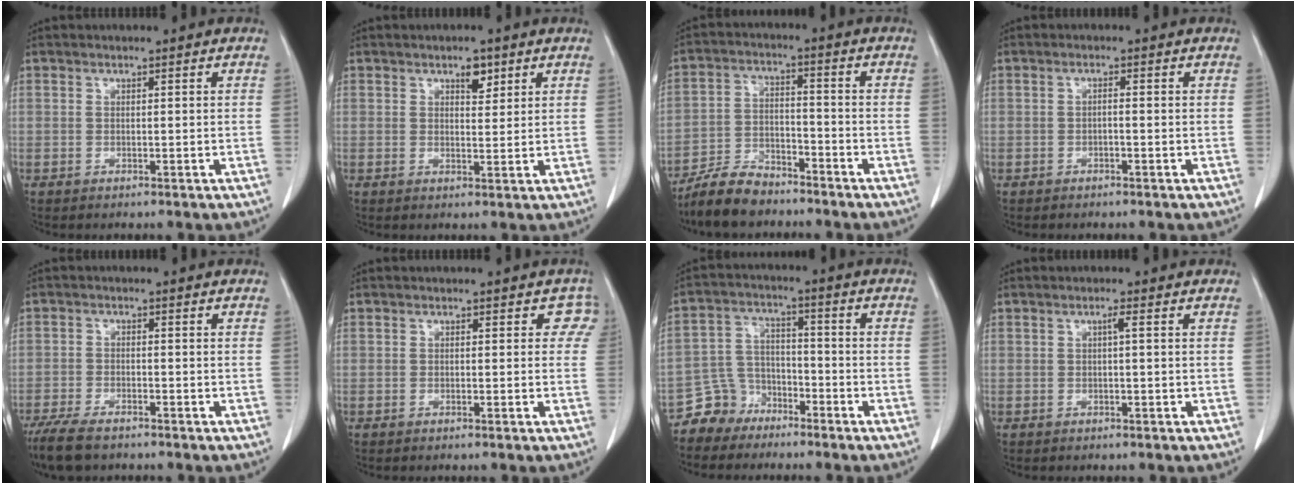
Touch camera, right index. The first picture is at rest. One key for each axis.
{"total": 2.8, "fx": 1.7, "fy": 1.3, "fz": 1.8, "tx": -0.025, "ty": -0.003, "tz": 0.027}
{"total": 8.0, "fx": -7.1, "fy": 2.6, "fz": 2.6, "tx": -0.054, "ty": -0.008, "tz": -0.134}
{"total": 0.8, "fx": -0.3, "fy": 0.1, "fz": 0.7, "tx": -0.012, "ty": 0.003, "tz": -0.007}
{"total": 7.0, "fx": -5.6, "fy": 2.0, "fz": 3.7, "tx": -0.069, "ty": -0.016, "tz": -0.099}
{"total": 1.9, "fx": 0.4, "fy": 1.5, "fz": 1.2, "tx": 0.015, "ty": 0.008, "tz": -0.010}
{"total": 6.3, "fx": -4.8, "fy": 3.9, "fz": -0.3, "tx": 0.014, "ty": 0.016, "tz": -0.096}
{"total": 0.9, "fx": 0.1, "fy": -0.1, "fz": 0.9, "tx": -0.014, "ty": 0.002, "tz": 0.000}